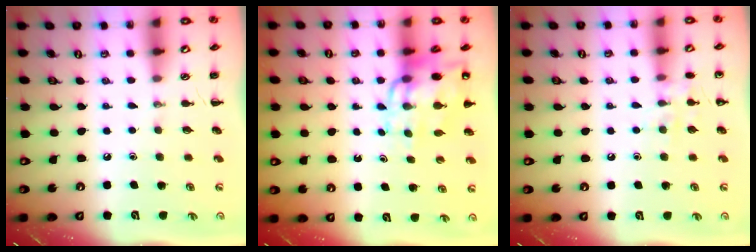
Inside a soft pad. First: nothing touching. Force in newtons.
{"total": 13.0, "press": 12.7, "slide": 3.0}
{"total": 7.7, "press": 7.6, "slide": 1.3}